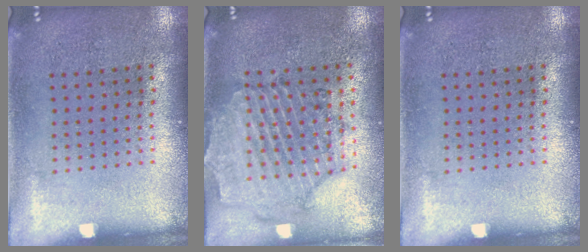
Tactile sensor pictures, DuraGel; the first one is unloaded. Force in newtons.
{"total": 1.0, "press": 1.0, "slide": 0.3}
{"total": 0.0}